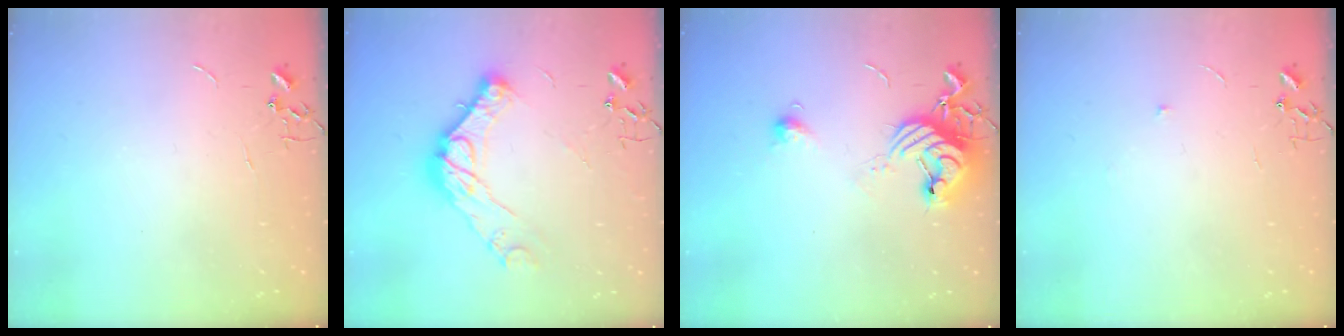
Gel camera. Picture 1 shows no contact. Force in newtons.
{"total": 16.1, "press": 16.1, "slide": 1.1}
{"total": 12.3, "press": 12.2, "slide": 1.3}
{"total": 3.5, "press": 3.5, "slide": 0.6}